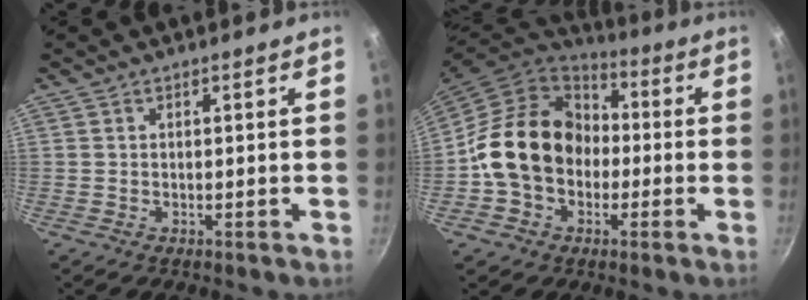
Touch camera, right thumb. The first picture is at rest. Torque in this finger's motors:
{"motor_torque": [1.94, 3.07, 1.00, -1.02, 0.19]}